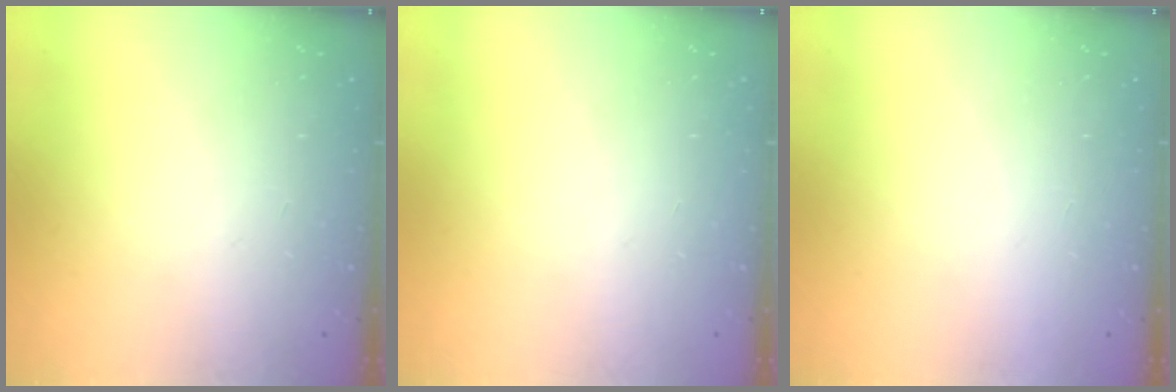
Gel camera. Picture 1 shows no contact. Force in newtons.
{"total": 0.0}
{"total": 1.5, "press": 1.5, "slide": 0.1}